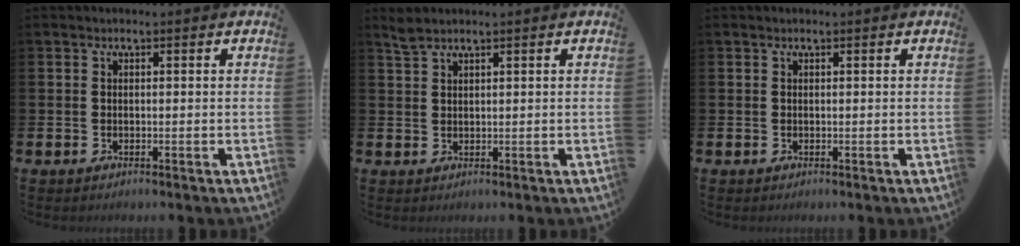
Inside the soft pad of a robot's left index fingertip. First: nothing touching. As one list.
[{"total": 1.8, "force": [1.6, 0.4, 0.9], "torque": [-0.012, 0.000, 0.028]}, {"total": 0.0}]